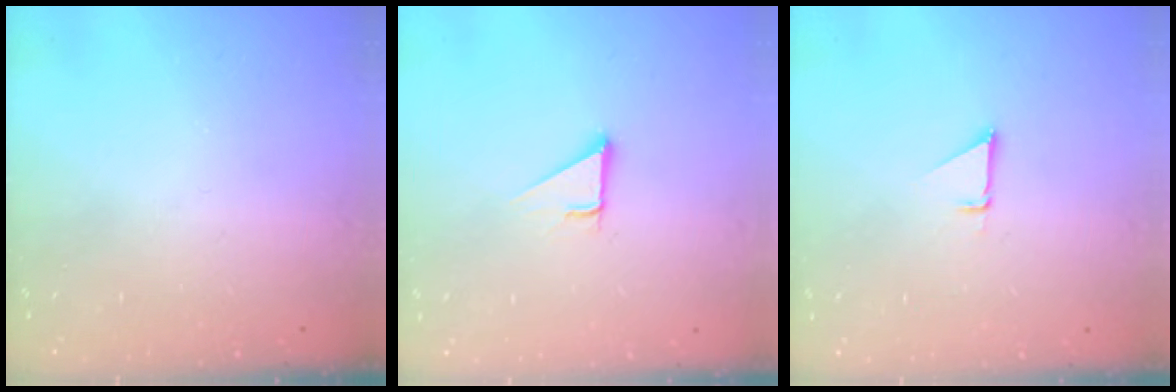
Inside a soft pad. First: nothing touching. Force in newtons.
{"total": 3.0, "press": 3.0, "slide": 0.1}
{"total": 1.5, "press": 1.5, "slide": 0.1}